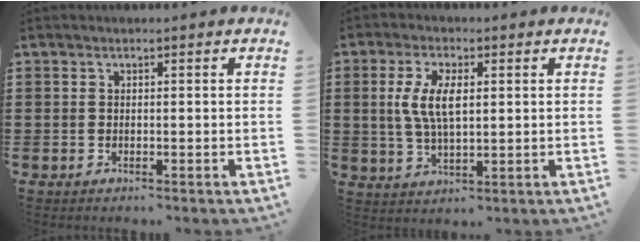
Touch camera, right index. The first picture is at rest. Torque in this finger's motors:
{"motor_torque": [0.60, -0.37, 0.29, 0.13]}